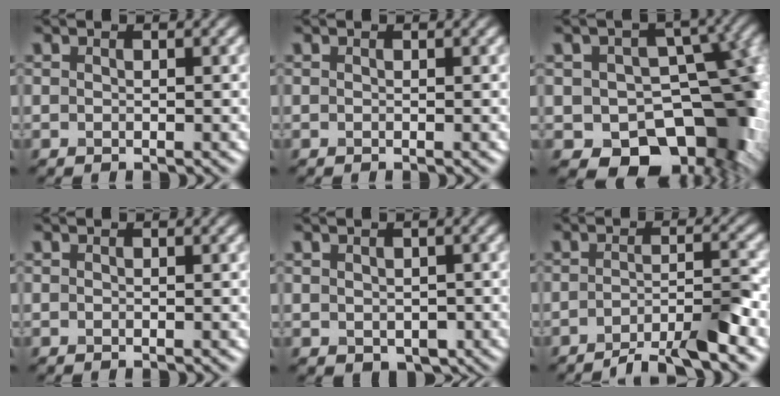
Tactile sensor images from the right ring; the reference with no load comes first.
{"total": 0.0}
{"total": 11.8, "force": [-3.9, 8.1, 7.6], "torque": [-0.078, -0.014, -0.060]}
{"total": 0.0}
{"total": 1.9, "force": [-0.3, 1.5, 1.2], "torque": [-0.017, -0.009, 0.001]}
{"total": 5.1, "force": [-3.5, 0.9, 3.5], "torque": [-0.043, 0.009, -0.064]}